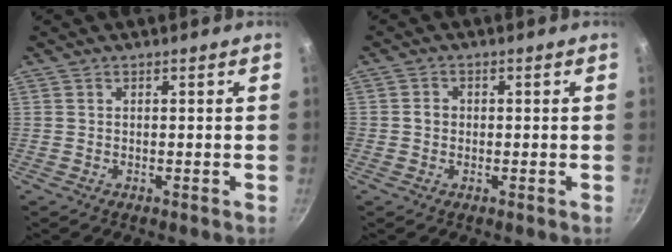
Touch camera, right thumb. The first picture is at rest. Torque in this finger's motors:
{"motor_torque": [1.46, 2.41, 1.42, -0.60, 0.19]}